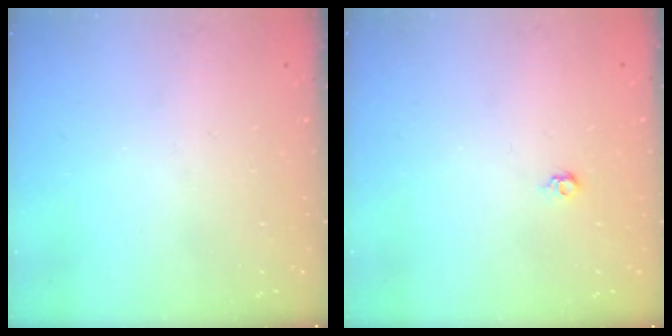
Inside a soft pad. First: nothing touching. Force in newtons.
{"total": 3.9, "press": 3.8, "slide": 0.8}